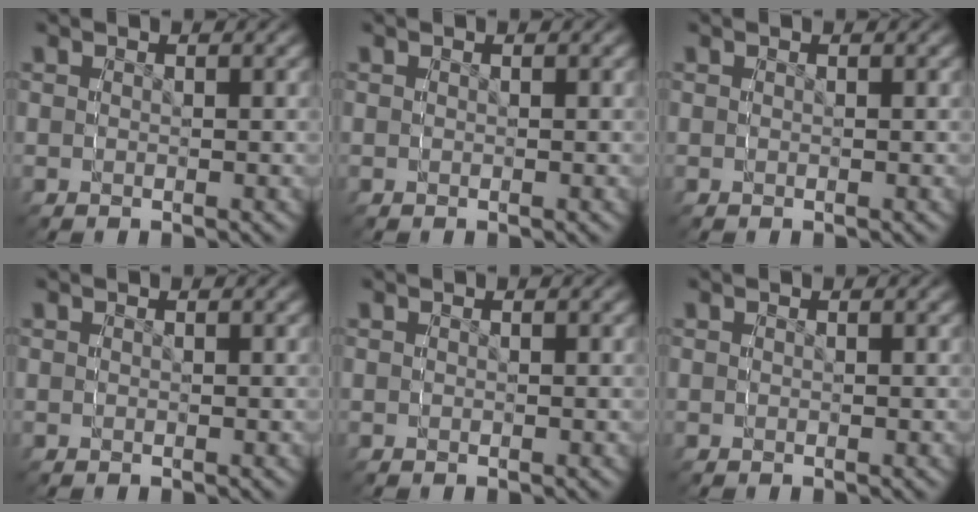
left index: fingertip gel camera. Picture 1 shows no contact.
{"total": 0.0}
{"total": 0.0}
{"total": 0.0}
{"total": 0.0}
{"total": 0.0}